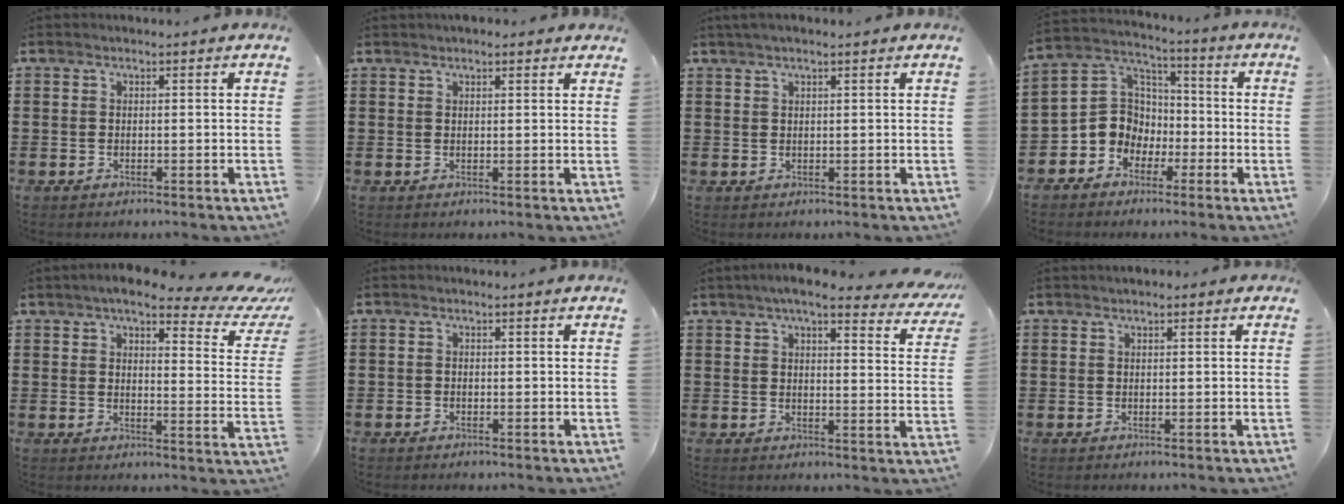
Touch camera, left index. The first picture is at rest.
{"total": 1.6, "force": [1.4, 0.4, 0.6], "torque": [-0.012, 0.004, 0.026]}
{"total": 1.4, "force": [1.0, 0.0, 0.9], "torque": [-0.018, 0.001, 0.019]}
{"total": 7.7, "force": [-2.5, 7.1, 1.9], "torque": [-0.088, 0.005, -0.056]}
{"total": 6.6, "force": [4.9, 1.3, 4.3], "torque": [-0.086, -0.022, 0.078]}
{"total": 0.7, "force": [-0.6, 0.4, 0.1], "torque": [-0.004, 0.001, -0.012]}
{"total": 6.7, "force": [5.7, 0.5, 3.5], "torque": [-0.078, -0.016, 0.098]}
{"total": 0.7, "force": [0.3, 0.4, 0.5], "torque": [-0.010, 0.005, 0.005]}